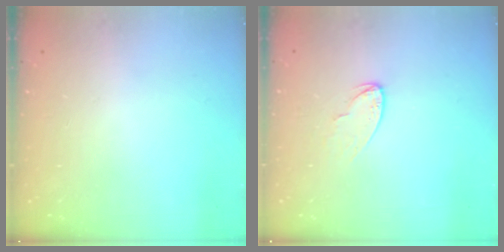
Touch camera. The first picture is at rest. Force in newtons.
{"total": 5.1, "press": 5.1, "slide": 0.4}